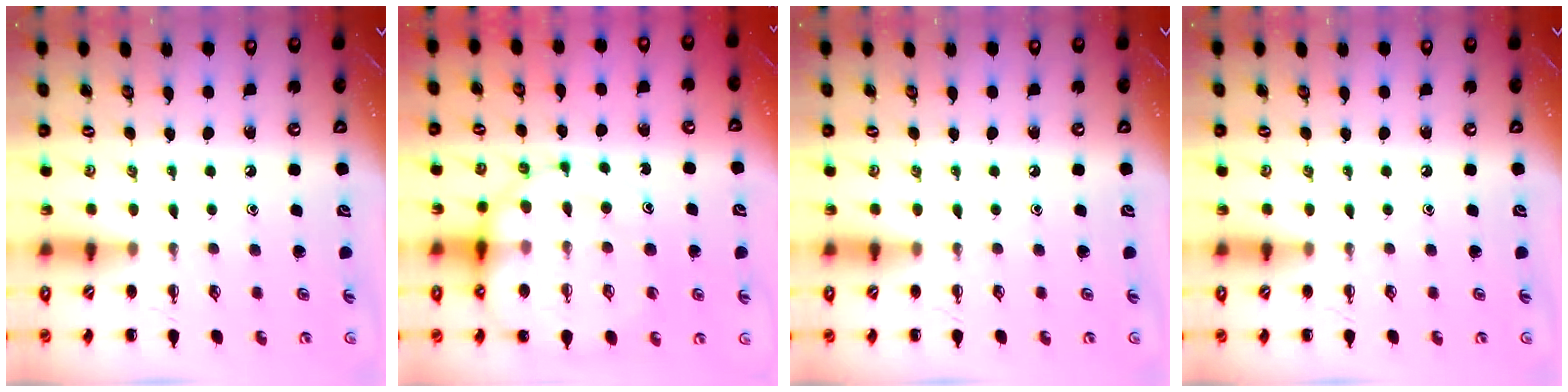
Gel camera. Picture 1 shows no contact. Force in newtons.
{"total": 15.0, "press": 14.7, "slide": 2.6}
{"total": 0.0}
{"total": 0.0}